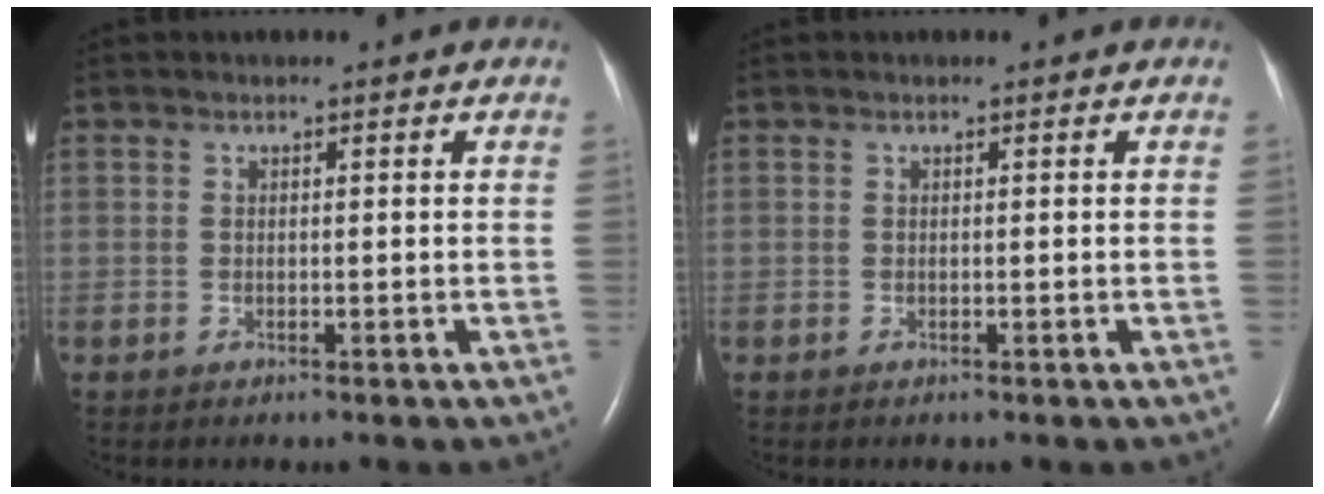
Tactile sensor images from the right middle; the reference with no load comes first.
{"total": 0.0}